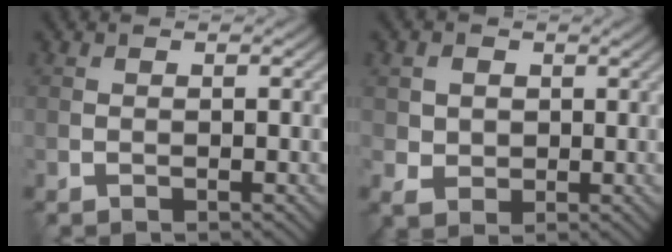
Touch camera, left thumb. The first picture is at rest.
{"total": 3.2, "force": [0.7, 2.9, 1.0], "torque": [-0.036, -0.007, 0.009]}